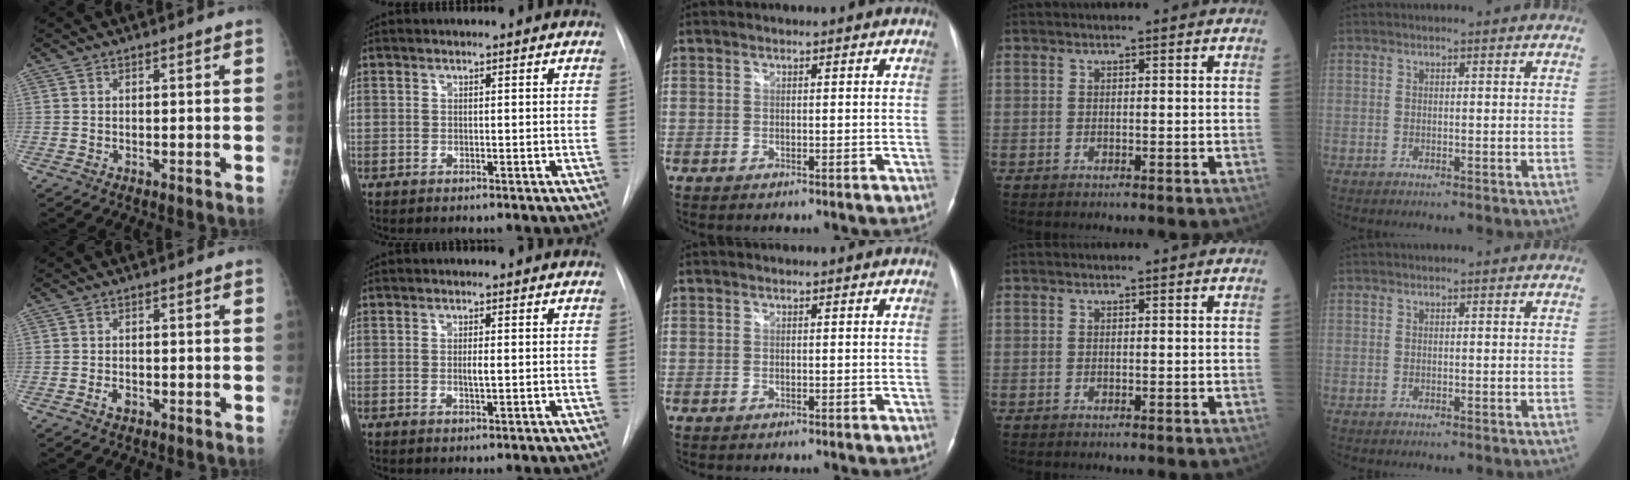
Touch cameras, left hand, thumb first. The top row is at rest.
{"thumb": {"total": 1.6, "force": [-0.7, 1.1, 1.0], "torque": [-0.014, 0.003, -0.012]}, "index": {"total": 1.4, "force": [0.0, 0.2, 1.4], "torque": [-0.027, -0.002, 0.001]}}